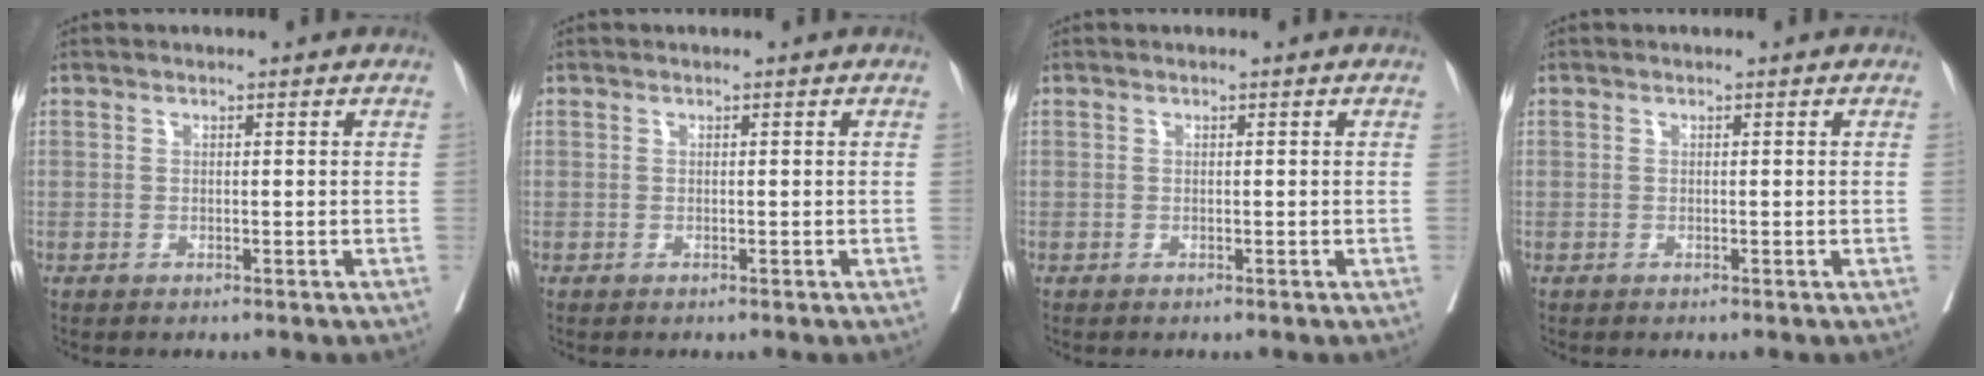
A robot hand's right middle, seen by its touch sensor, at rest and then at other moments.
{"total": 0.0}
{"total": 0.0}
{"total": 0.0}